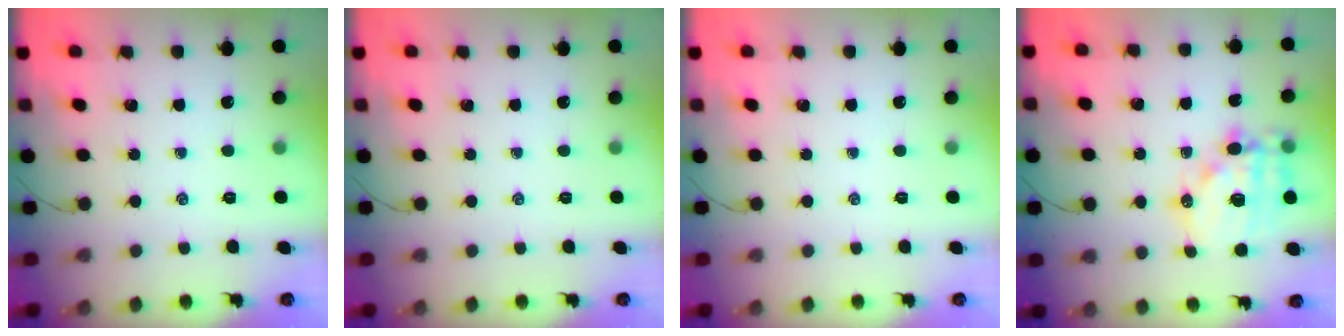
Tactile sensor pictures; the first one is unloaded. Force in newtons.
{"total": 0.0}
{"total": 0.0}
{"total": 16.0, "press": 15.6, "slide": 3.6}